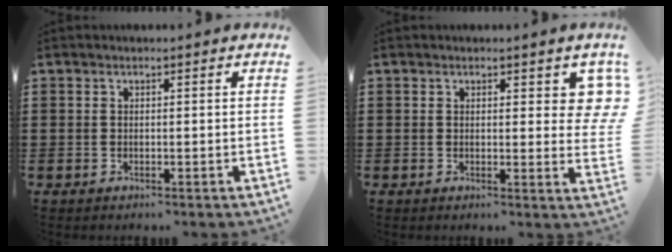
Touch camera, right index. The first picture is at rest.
{"total": 3.0, "force": [1.8, 1.4, 2.0], "torque": [-0.013, -0.003, 0.025]}